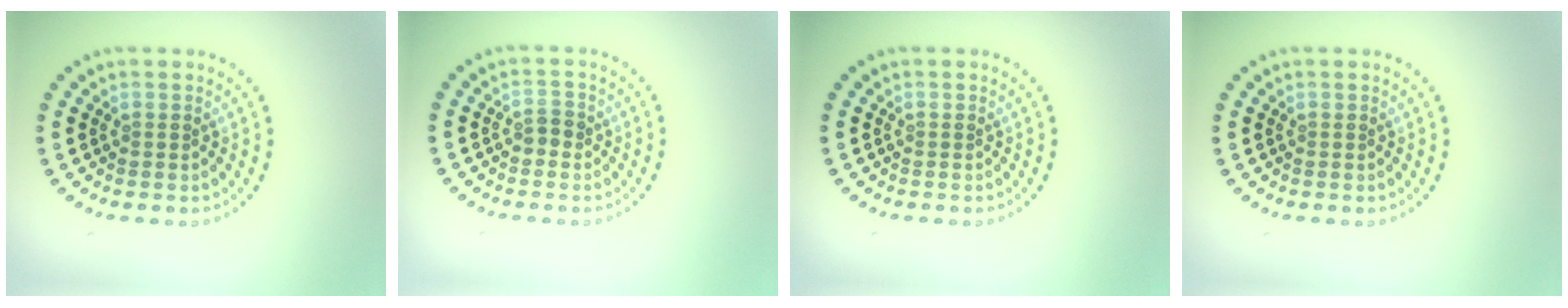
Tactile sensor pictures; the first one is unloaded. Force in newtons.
{"total": 1.2, "press": 1.1, "slide": 0.4}
{"total": 0.0}
{"total": 0.0}